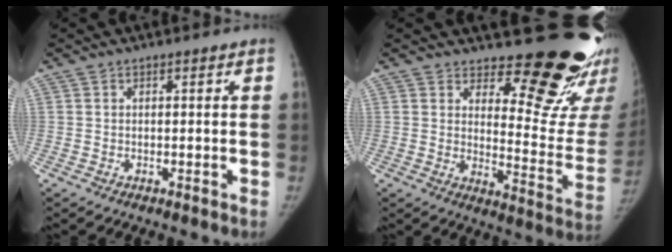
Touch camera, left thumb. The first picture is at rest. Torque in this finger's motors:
{"motor_torque": [0.15, 0.11, 0.92, -0.74, 0.02]}